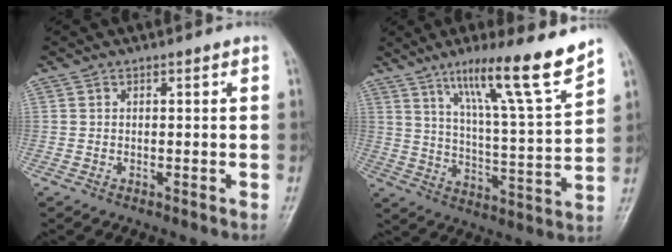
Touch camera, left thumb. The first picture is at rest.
{"total": 15.9, "force": [11.0, 0.8, 11.4], "torque": [-0.172, -0.063, 0.179]}